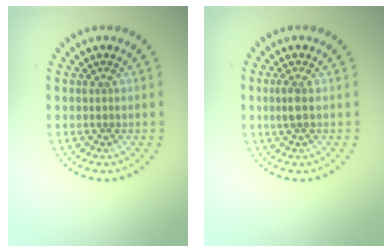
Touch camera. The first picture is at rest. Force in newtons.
{"total": 1.2, "press": 1.1, "slide": 0.4}